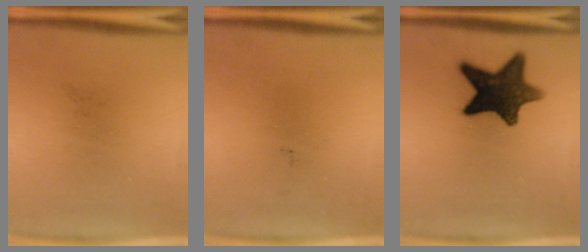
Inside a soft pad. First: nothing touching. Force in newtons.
{"total": 0.0}
{"total": 13.3}